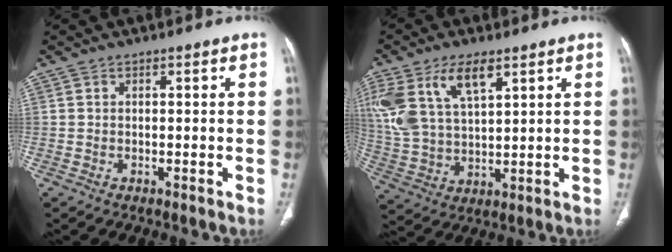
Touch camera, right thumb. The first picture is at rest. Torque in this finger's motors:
{"motor_torque": [0.21, 0.39, 1.24, 0.56, 0.43]}